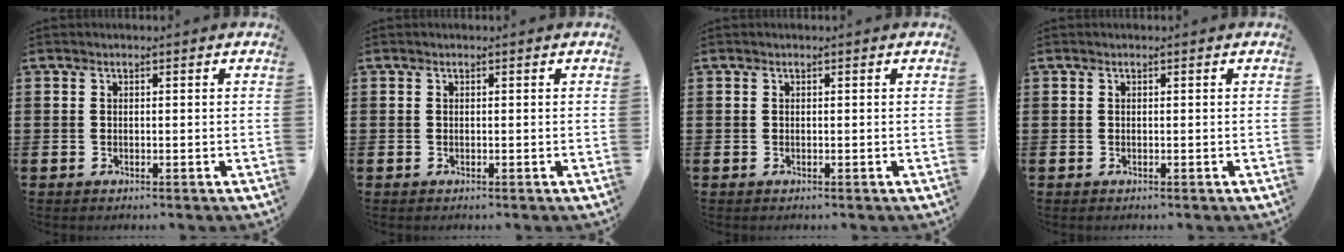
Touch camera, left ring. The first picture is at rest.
{"total": 0.0}
{"total": 0.0}
{"total": 0.0}